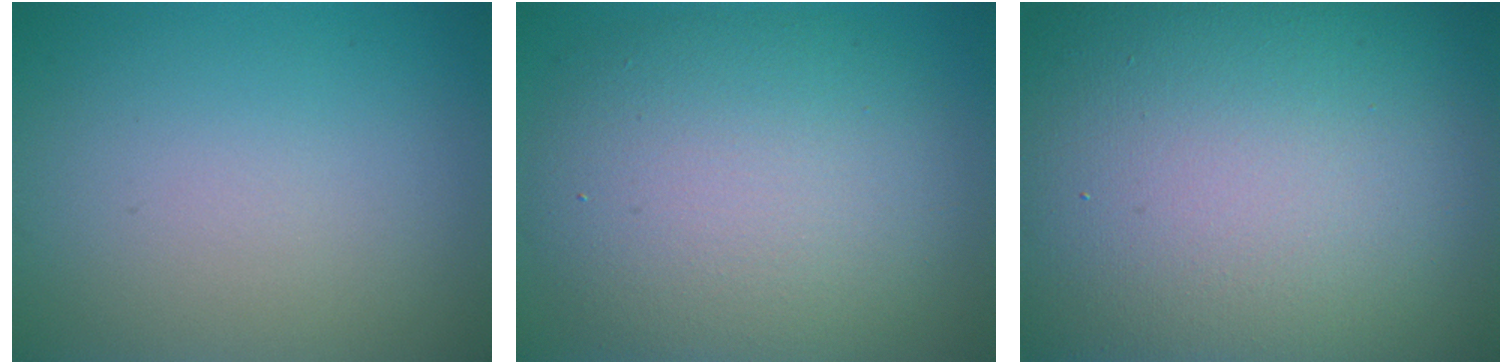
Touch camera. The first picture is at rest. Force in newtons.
{"total": 9.8, "press": 9.8, "slide": 0.6}
{"total": 24.5, "press": 24.4, "slide": 1.3}